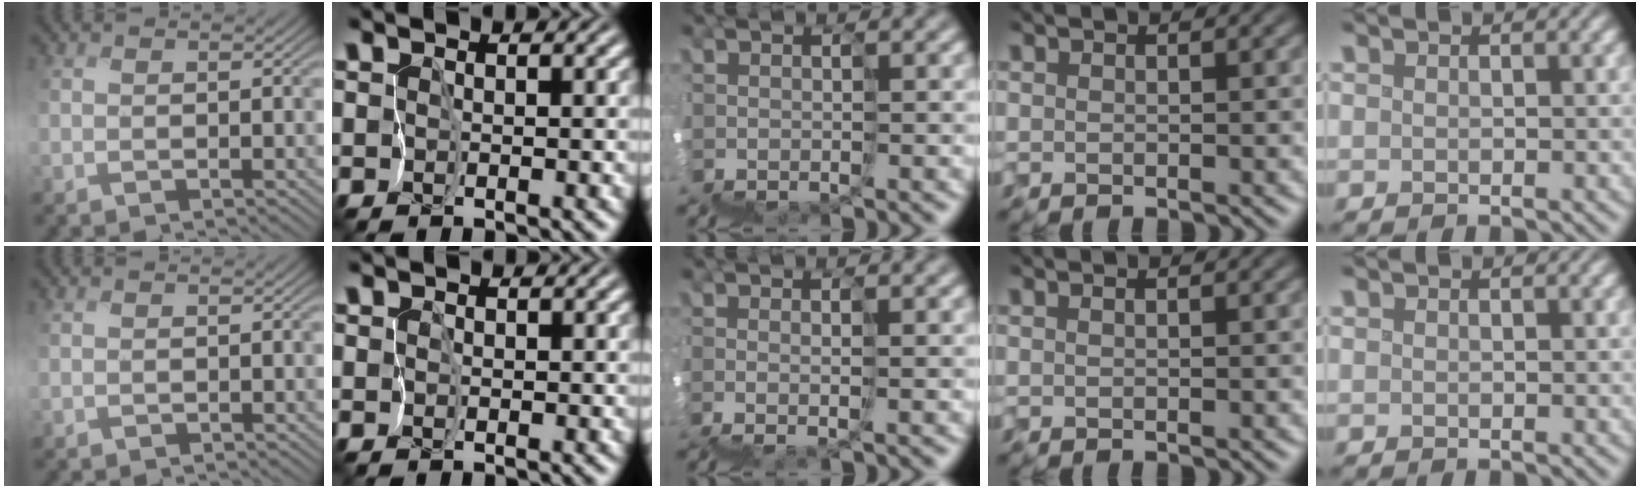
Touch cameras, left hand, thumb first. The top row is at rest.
{"middle": {"total": 2.2, "force": [-0.3, 0.8, 2.0], "torque": [-0.003, -0.002, -0.005]}, "ring": {"total": 0.6, "force": [0.2, 0.4, 0.5], "torque": [-0.001, 0.003, -0.008]}}